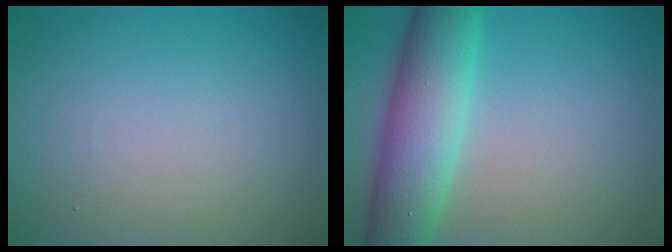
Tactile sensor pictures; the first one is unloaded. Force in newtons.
{"total": 8.1, "press": 8.1, "slide": 0.4}